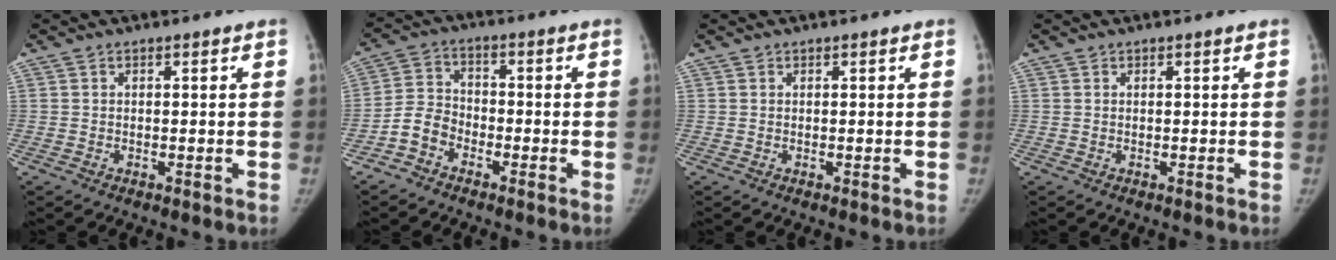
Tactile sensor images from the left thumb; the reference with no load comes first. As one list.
[{"total": 5.7, "force": [-3.3, 4.1, 2.3], "torque": [-0.037, 0.025, -0.074]}, {"total": 0.0}, {"total": 0.0}]